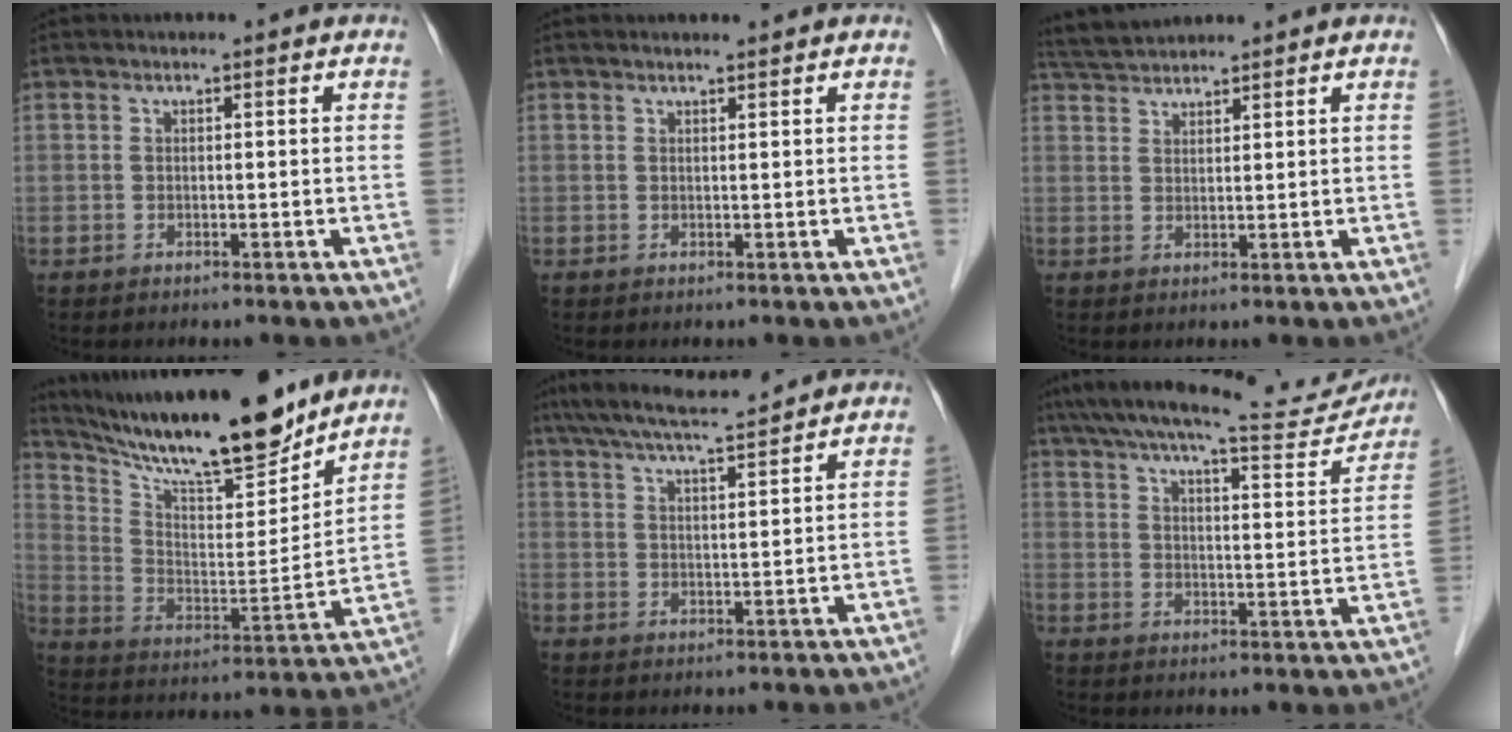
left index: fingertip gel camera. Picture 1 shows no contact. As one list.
[{"total": 1.4, "force": [1.4, 0.0, 0.5], "torque": [-0.007, 0.008, 0.025]}, {"total": 4.6, "force": [4.5, 0.2, 0.7], "torque": [-0.022, 0.028, 0.088]}, {"total": 20.6, "force": [18.1, 2.6, 9.6], "torque": [-0.173, -0.014, 0.298]}, {"total": 9.0, "force": [8.0, -0.2, 4.1], "torque": [-0.072, 0.018, 0.131]}, {"total": 17.5, "force": [16.2, 2.1, 6.1], "torque": [-0.093, -0.008, 0.219]}]